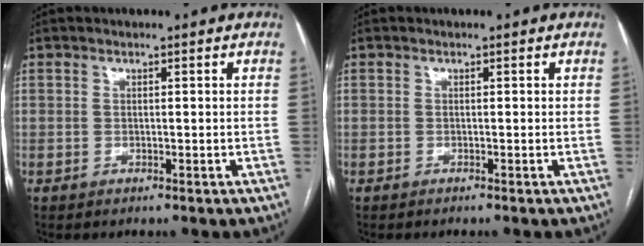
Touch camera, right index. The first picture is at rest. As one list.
[{"total": 0.0}]